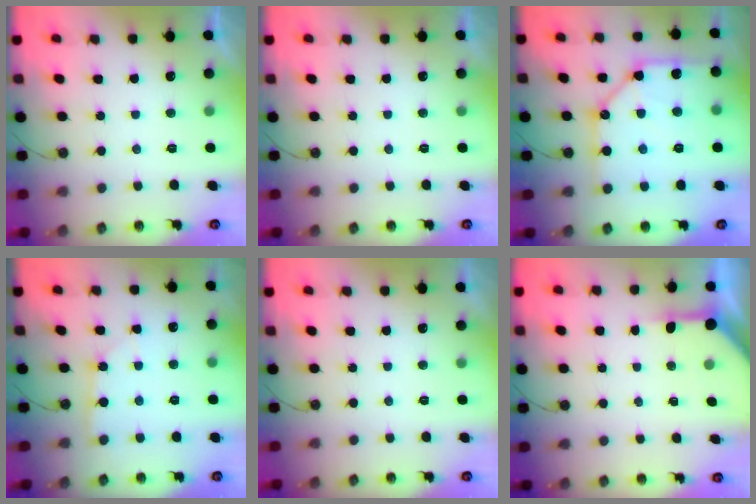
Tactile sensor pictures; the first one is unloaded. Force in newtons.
{"total": 0.0}
{"total": 14.2, "press": 14.1, "slide": 1.7}
{"total": 2.5, "press": 2.5, "slide": 0.2}
{"total": 0.0}
{"total": 4.6, "press": 4.6, "slide": 0.4}